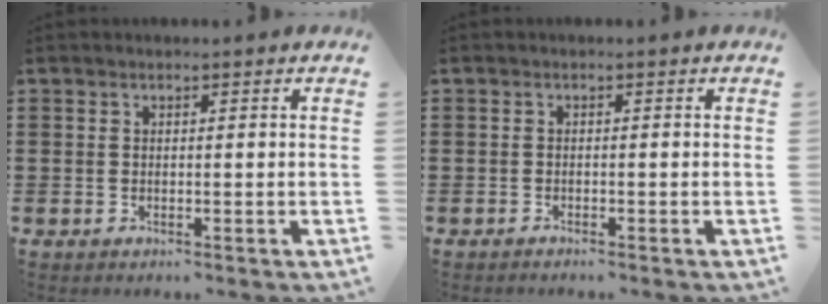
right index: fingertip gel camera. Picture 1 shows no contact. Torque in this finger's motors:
{"motor_torque": [0.38, 1.76, -0.01, -0.01]}